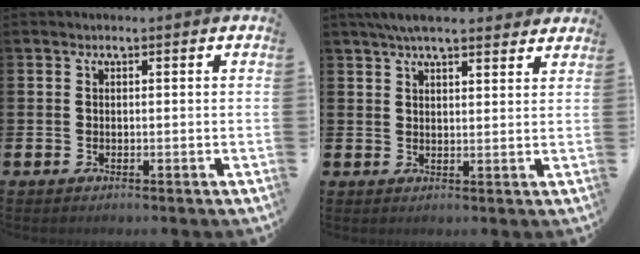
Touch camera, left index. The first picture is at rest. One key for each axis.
{"total": 4.9, "fx": 4.4, "fy": 0.8, "fz": 2.0, "tx": -0.047, "ty": -0.009, "tz": 0.081}